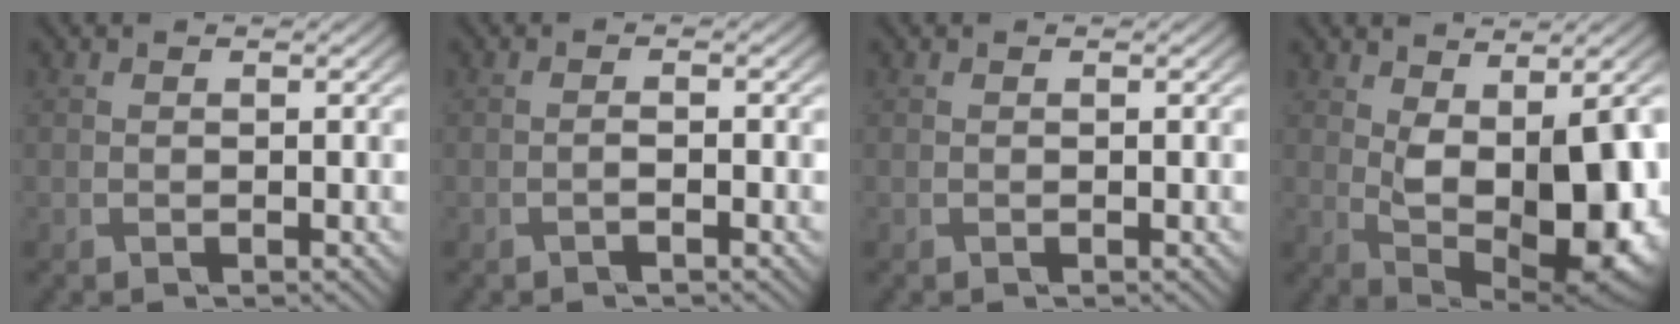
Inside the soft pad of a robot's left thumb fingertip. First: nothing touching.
{"total": 1.3, "force": [-1.0, 0.1, 0.9], "torque": [-0.012, 0.002, -0.018]}
{"total": 0.0}
{"total": 12.7, "force": [-0.1, 6.1, 11.2], "torque": [-0.179, -0.009, 0.005]}